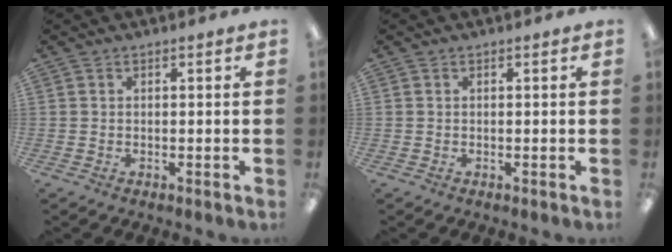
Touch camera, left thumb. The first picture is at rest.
{"total": 0.0}